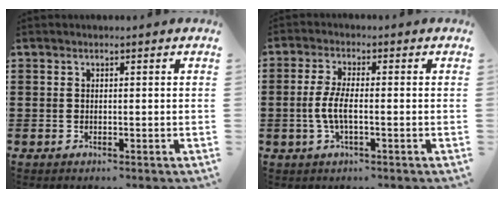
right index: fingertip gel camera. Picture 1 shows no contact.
{"total": 4.6, "force": [-1.0, 1.3, 4.3], "torque": [-0.106, -0.005, -0.028]}